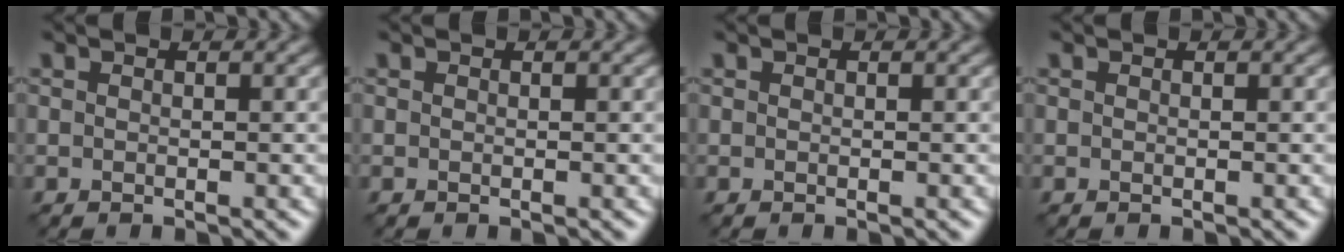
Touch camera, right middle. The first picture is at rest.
{"total": 0.0}
{"total": 0.0}
{"total": 0.0}